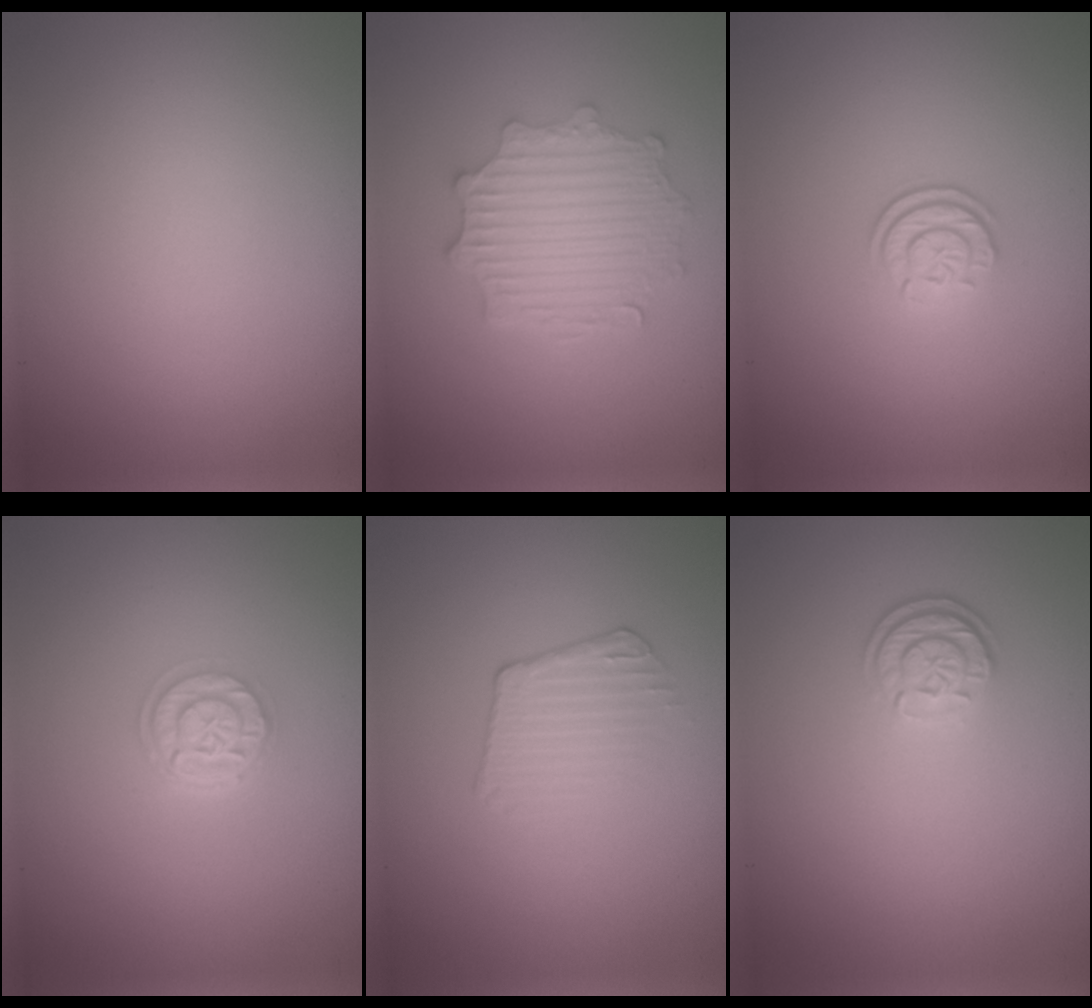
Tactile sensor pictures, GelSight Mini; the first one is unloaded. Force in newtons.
{"total": 4.7, "press": 3.8, "slide": 2.8}
{"total": 2.3, "press": 1.7, "slide": 1.5}
{"total": 2.8, "press": 2.1, "slide": 1.8}
{"total": 1.8, "press": 0.9, "slide": 1.5}
{"total": 2.5, "press": 2.0, "slide": 1.5}